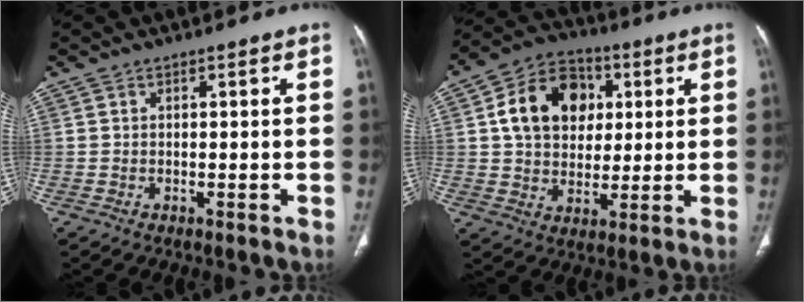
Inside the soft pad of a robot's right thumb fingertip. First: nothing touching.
{"total": 15.1, "force": [3.6, 11.6, 9.0], "torque": [-0.121, 0.006, 0.057]}